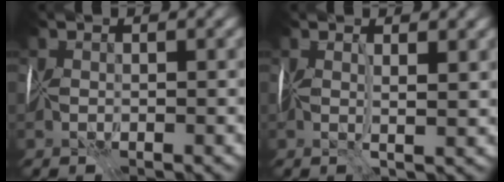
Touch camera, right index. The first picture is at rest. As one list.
[{"total": 1.5, "force": [1.0, -0.7, 0.8], "torque": [-0.009, -0.002, 0.021]}]